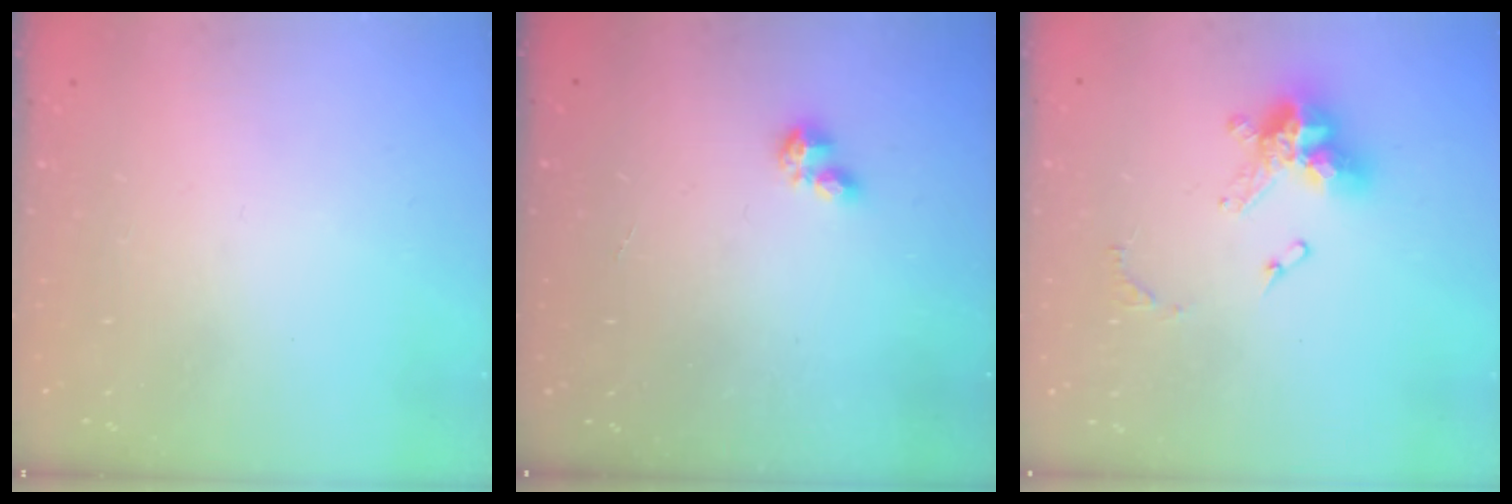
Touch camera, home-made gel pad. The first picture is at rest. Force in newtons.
{"total": 1.0, "press": 1.0, "slide": 0.1}
{"total": 12.8, "press": 12.7, "slide": 1.4}